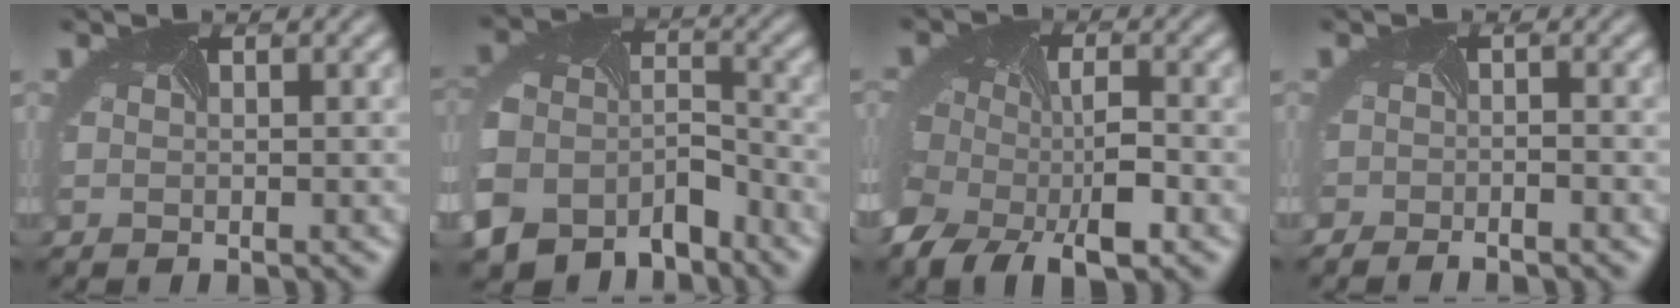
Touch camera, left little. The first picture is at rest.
{"total": 11.8, "force": [-8.8, 7.0, 3.4], "torque": [-0.086, -0.032, -0.125]}
{"total": 9.7, "force": [-4.2, 5.9, 6.4], "torque": [-0.115, -0.031, -0.056]}
{"total": 1.8, "force": [-1.7, 0.1, 0.4], "torque": [-0.009, -0.020, -0.026]}